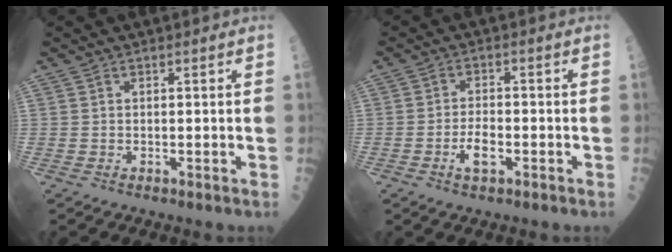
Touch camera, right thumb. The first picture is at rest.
{"total": 4.0, "force": [-1.5, 1.7, 3.3], "torque": [-0.058, 0.010, -0.026]}